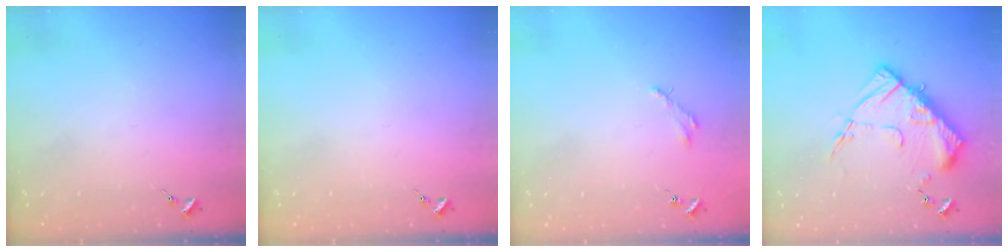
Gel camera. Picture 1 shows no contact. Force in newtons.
{"total": 0.0}
{"total": 2.5, "press": 2.5, "slide": 0.2}
{"total": 14.8, "press": 14.7, "slide": 1.4}